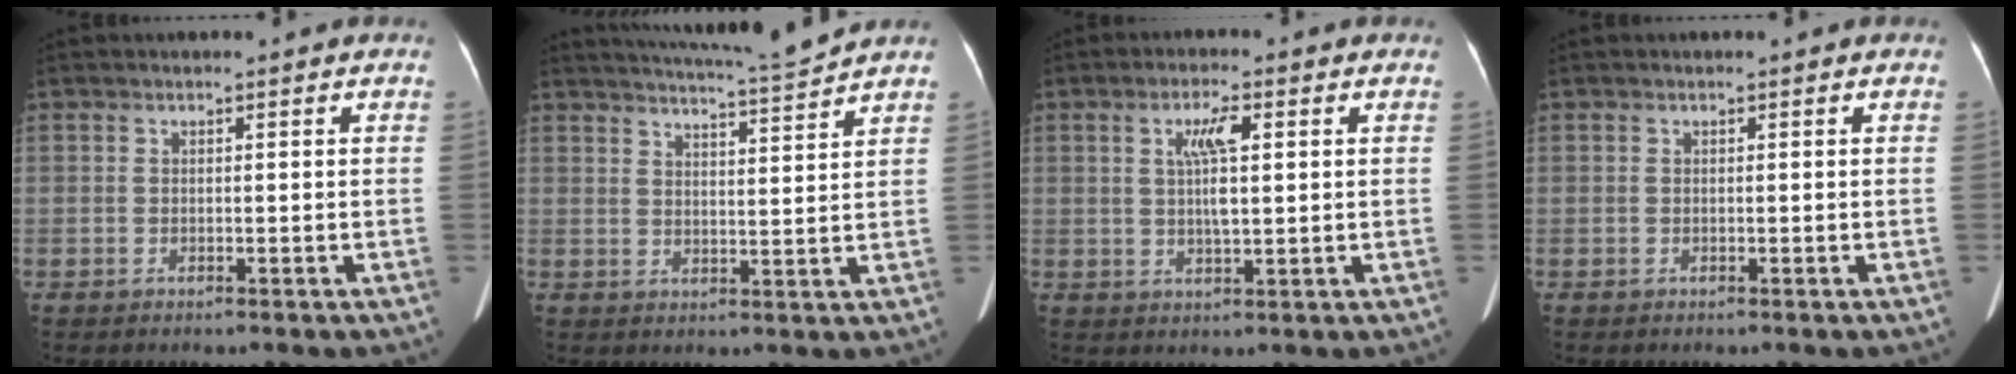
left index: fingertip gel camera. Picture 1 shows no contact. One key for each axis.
{"total": 8.8, "fx": 8.4, "fy": -1.8, "fz": 2.1, "tx": -0.042, "ty": -0.013, "tz": 0.125}
{"total": 5.2, "fx": 1.3, "fy": 0.7, "fz": 5.0, "tx": -0.098, "ty": 0.006, "tz": 0.026}
{"total": 0.0}